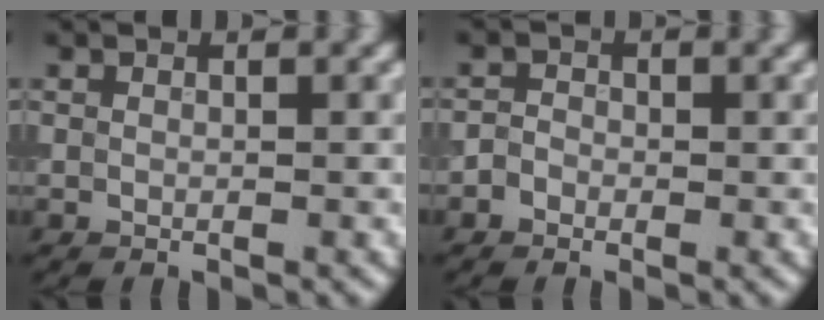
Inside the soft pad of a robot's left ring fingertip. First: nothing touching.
{"total": 1.1, "force": [-0.6, 0.9, 0.4], "torque": [0.000, 0.005, -0.019]}